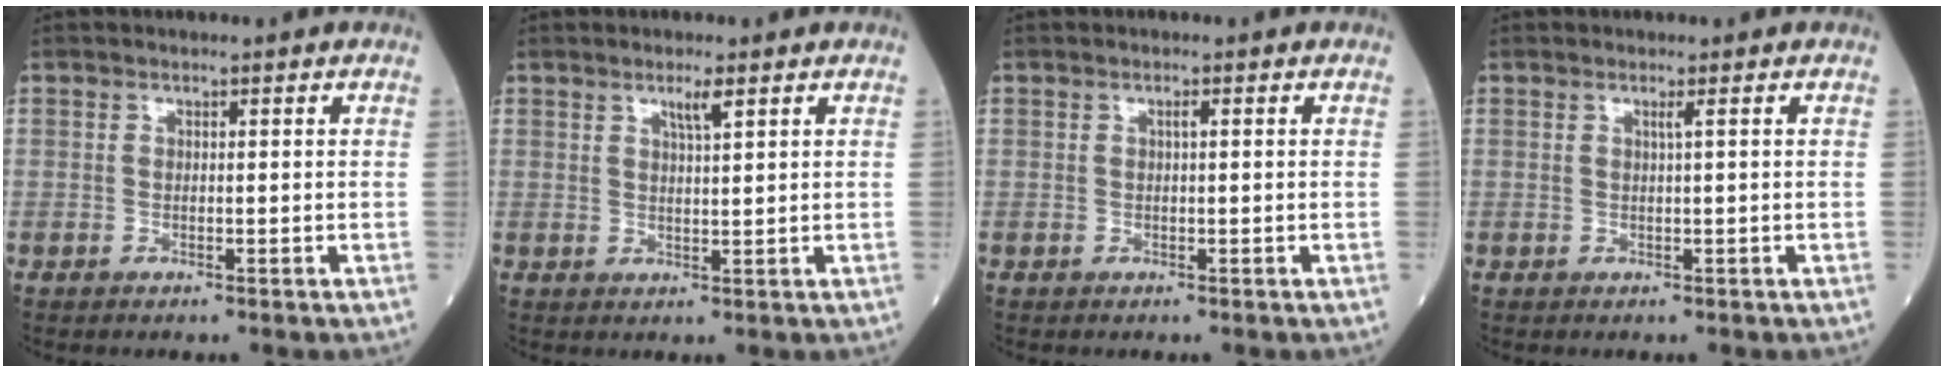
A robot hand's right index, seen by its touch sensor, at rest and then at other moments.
{"total": 2.7, "force": [1.7, 0.2, 2.0], "torque": [-0.040, -0.002, 0.030]}
{"total": 0.6, "force": [0.1, 0.1, 0.6], "torque": [-0.013, 0.002, 0.002]}
{"total": 0.6, "force": [0.2, -0.2, 0.5], "torque": [-0.015, -0.002, 0.006]}